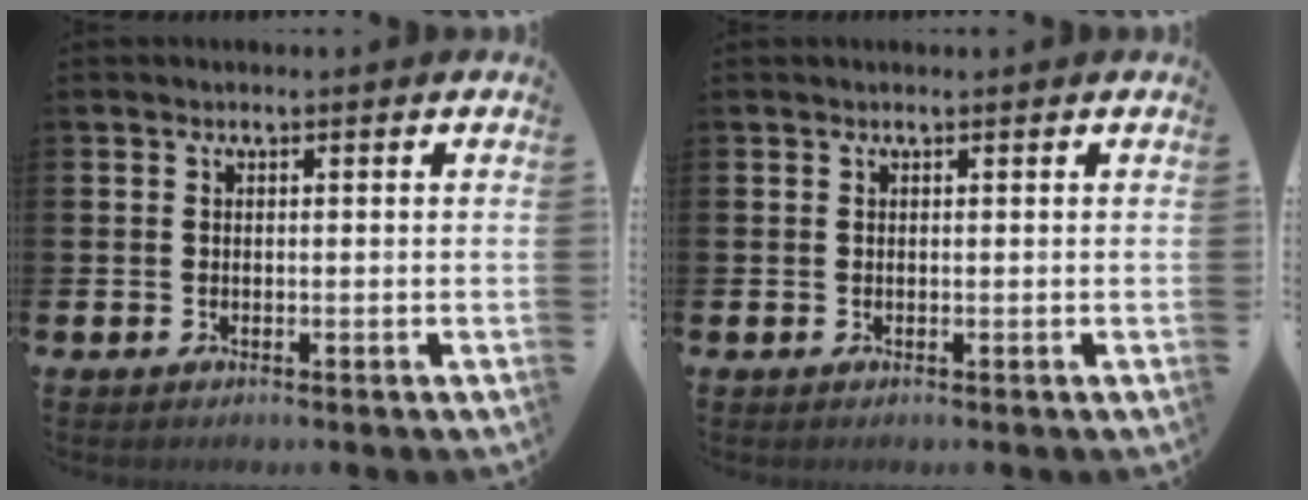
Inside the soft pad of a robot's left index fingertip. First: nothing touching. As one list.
[{"total": 0.0}]